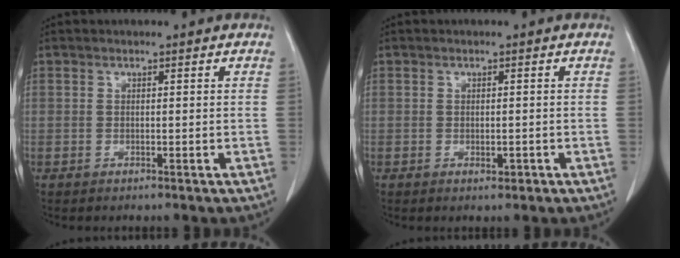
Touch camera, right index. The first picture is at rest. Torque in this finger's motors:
{"motor_torque": [-0.01, 0.07, 0.00, -0.01]}